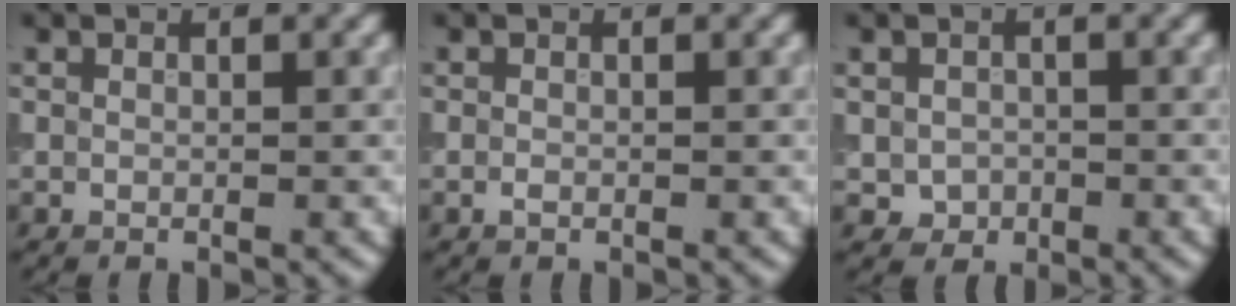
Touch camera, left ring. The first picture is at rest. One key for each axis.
{"total": 0.6, "fx": -0.3, "fy": 0.2, "fz": 0.4, "tx": -0.011, "ty": 0.000, "tz": -0.006}
{"total": 1.5, "fx": -0.5, "fy": 1.4, "fz": 0.4, "tx": -0.005, "ty": -0.003, "tz": -0.009}